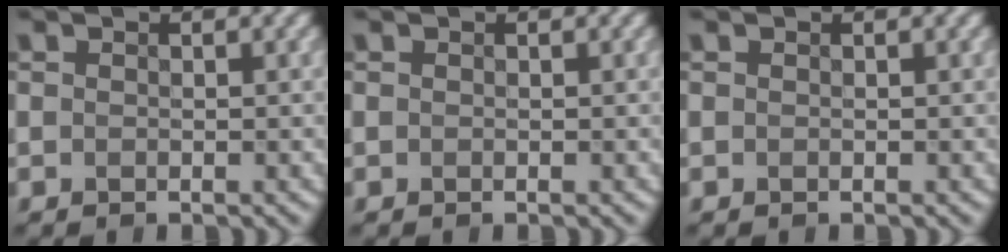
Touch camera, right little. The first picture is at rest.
{"total": 0.0}
{"total": 0.0}